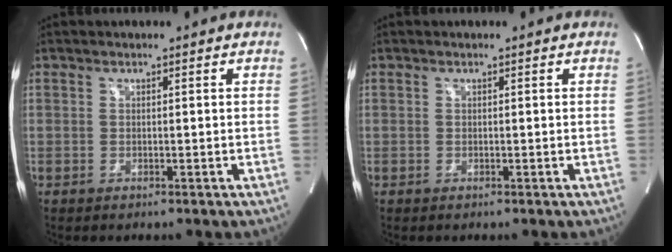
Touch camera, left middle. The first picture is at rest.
{"total": 0.0}